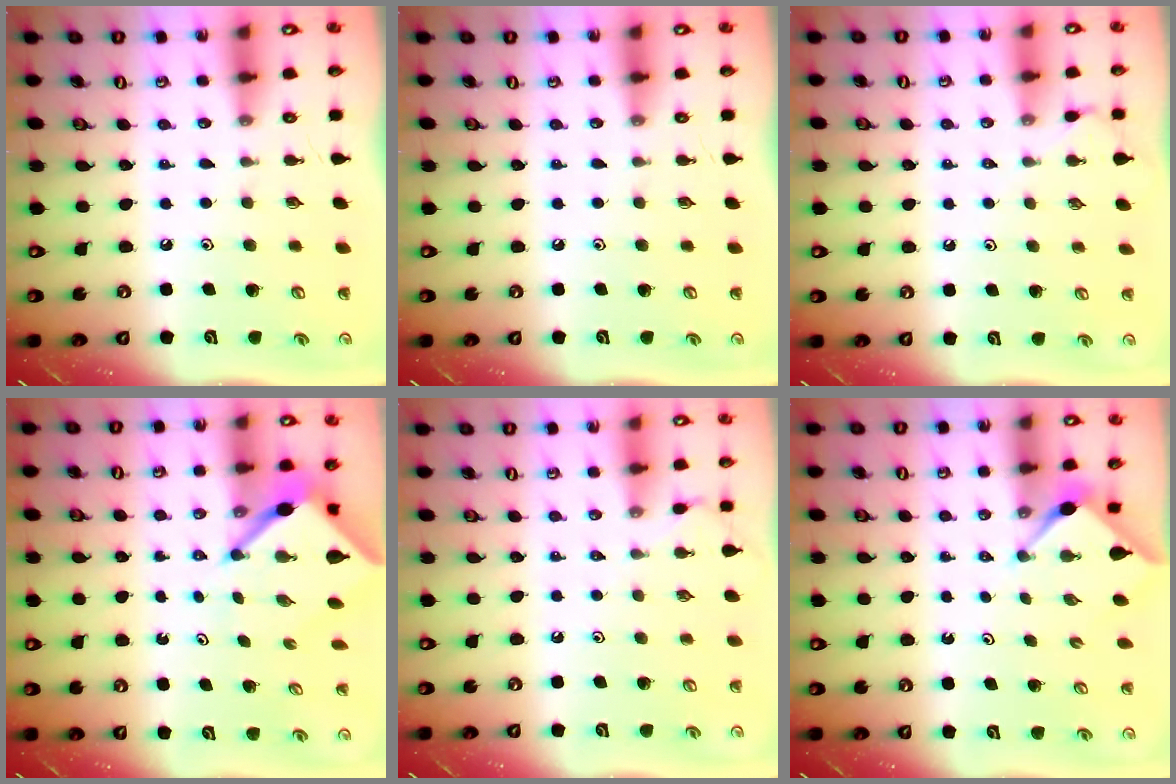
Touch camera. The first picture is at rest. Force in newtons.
{"total": 0.0}
{"total": 3.2, "press": 3.2, "slide": 0.5}
{"total": 5.9, "press": 5.9, "slide": 0.4}
{"total": 2.4, "press": 2.4, "slide": 0.3}
{"total": 2.9, "press": 2.9, "slide": 0.4}